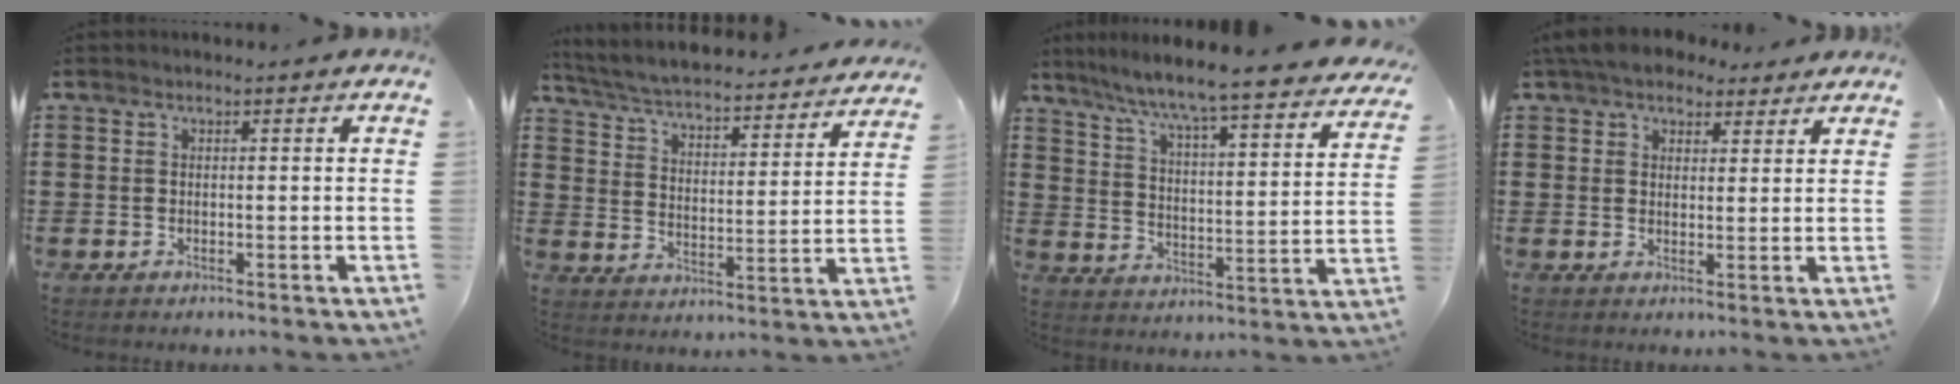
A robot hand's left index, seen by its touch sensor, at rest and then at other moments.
{"total": 4.0, "force": [3.9, -0.3, 0.9], "torque": [-0.040, -0.036, 0.057]}
{"total": 6.3, "force": [5.6, -0.8, 2.6], "torque": [-0.076, -0.045, 0.089]}
{"total": 5.5, "force": [4.6, 2.5, 1.9], "torque": [-0.055, 0.001, 0.088]}